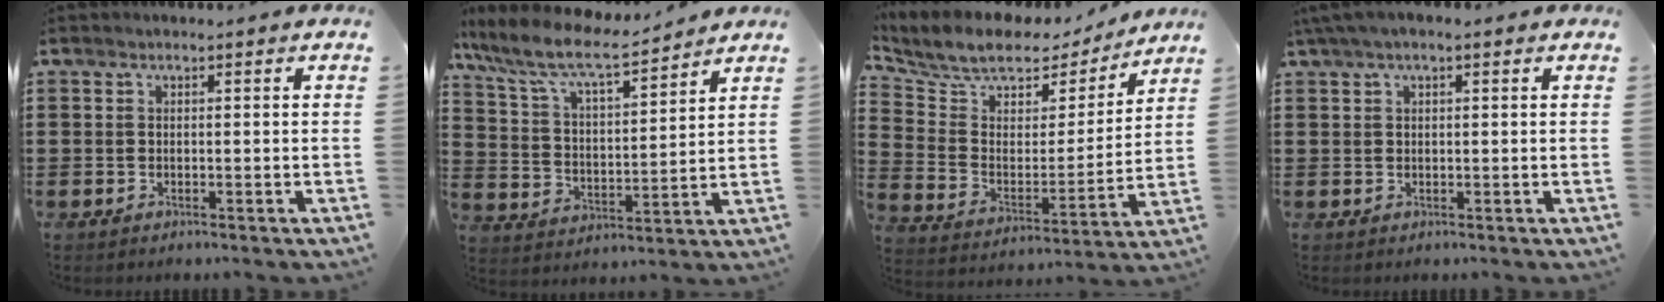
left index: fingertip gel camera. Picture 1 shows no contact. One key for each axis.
{"total": 8.3, "fx": 6.9, "fy": 1.3, "fz": 4.4, "tx": -0.113, "ty": -0.036, "tz": 0.115}
{"total": 7.4, "fx": 6.5, "fy": 3.2, "fz": 1.7, "tx": -0.070, "ty": -0.048, "tz": 0.107}
{"total": 1.8, "fx": 0.8, "fy": 0.4, "fz": 1.6, "tx": -0.031, "ty": 0.003, "tz": 0.014}